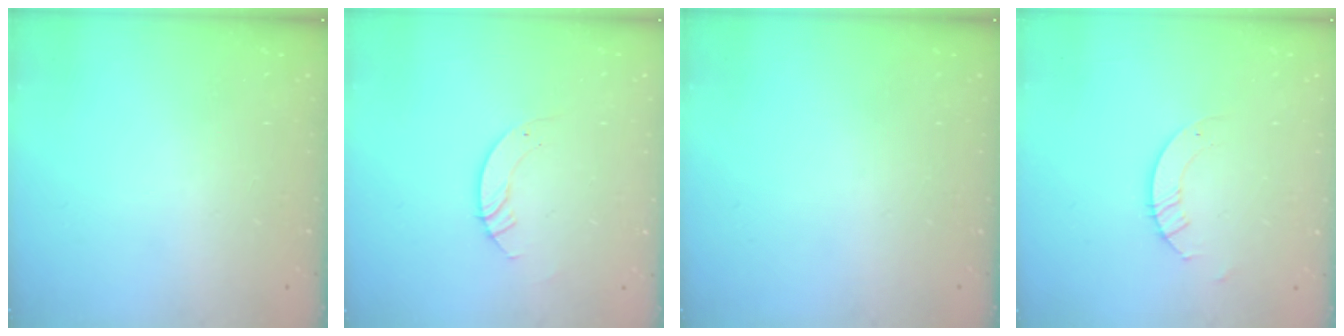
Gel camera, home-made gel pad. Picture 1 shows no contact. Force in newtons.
{"total": 3.5, "press": 3.5, "slide": 0.1}
{"total": 0.0}
{"total": 3.2, "press": 3.2, "slide": 0.2}